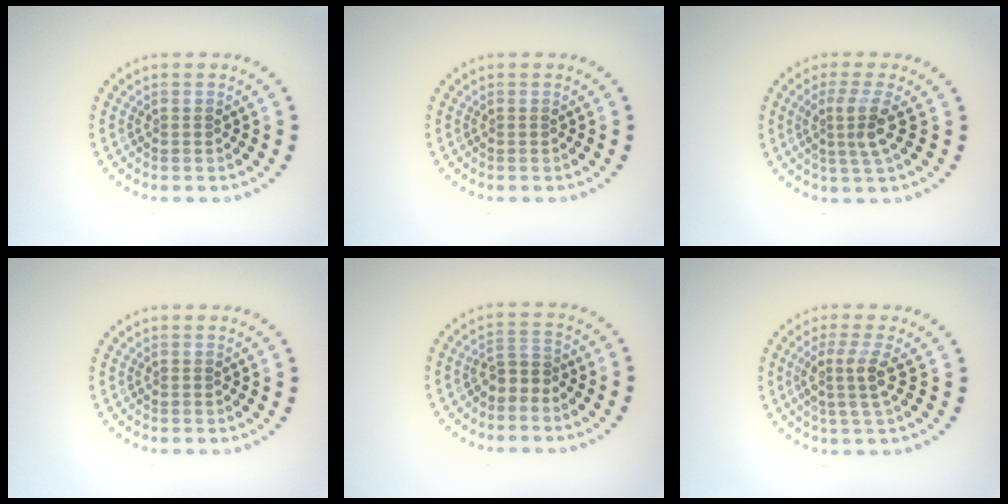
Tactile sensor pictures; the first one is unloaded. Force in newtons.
{"total": 0.0}
{"total": 2.9, "press": 2.1, "slide": 2.0}
{"total": 0.0}
{"total": 2.0, "press": 1.6, "slide": 1.1}
{"total": 2.8, "press": 2.1, "slide": 1.8}